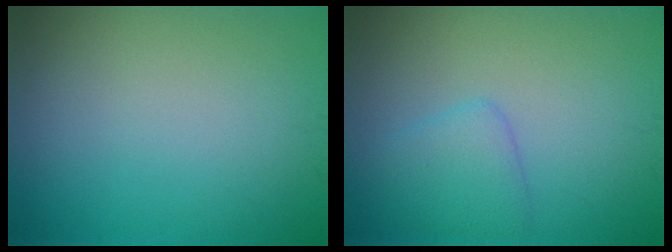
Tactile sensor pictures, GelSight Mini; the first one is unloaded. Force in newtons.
{"total": 2.5, "press": 2.4, "slide": 0.2}